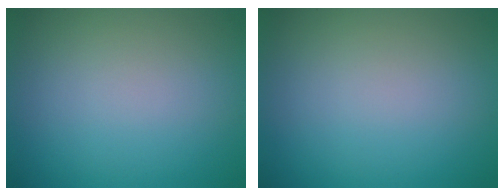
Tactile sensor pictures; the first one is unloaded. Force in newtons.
{"total": 0.0}